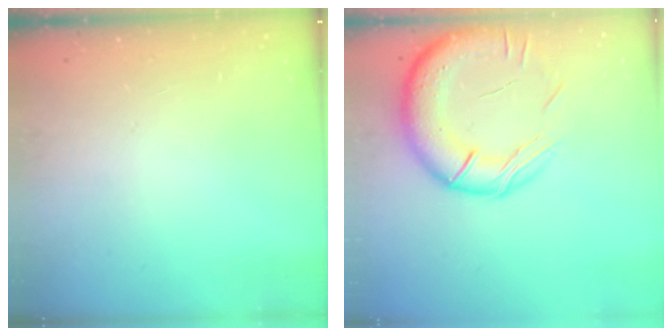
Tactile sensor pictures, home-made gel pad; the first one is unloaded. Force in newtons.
{"total": 19.3, "press": 19.1, "slide": 2.8}